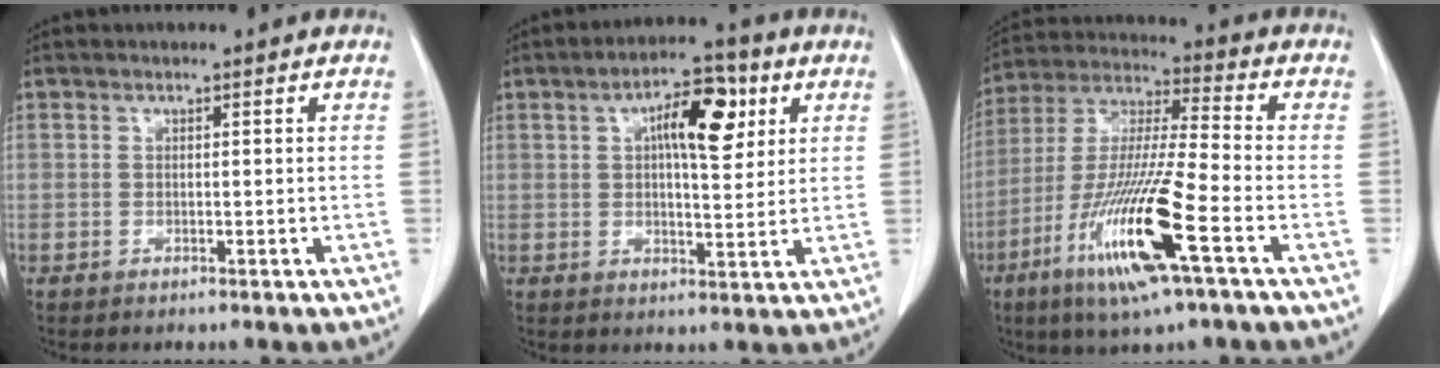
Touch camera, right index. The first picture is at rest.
{"total": 9.3, "force": [3.3, 3.2, 8.0], "torque": [-0.126, 0.017, 0.050]}
{"total": 17.4, "force": [-7.5, 0.7, 15.7], "torque": [-0.329, -0.028, -0.144]}